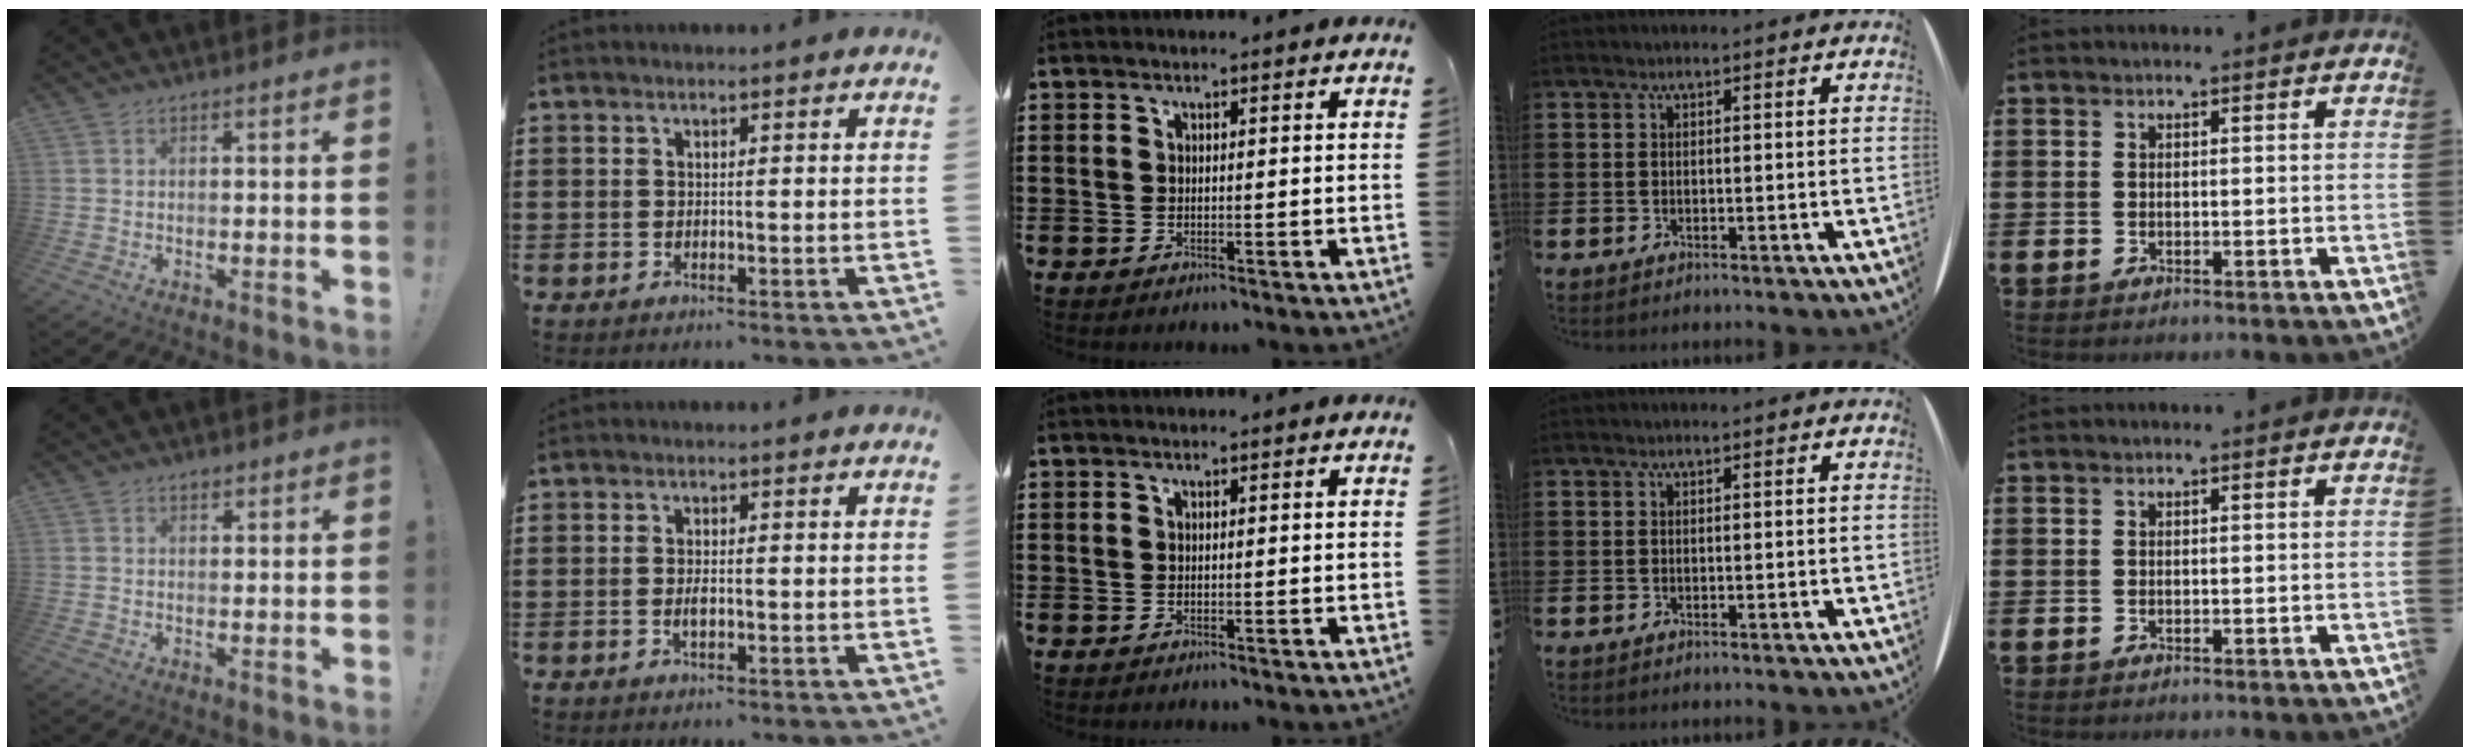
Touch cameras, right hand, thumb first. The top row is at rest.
{"thumb": {"total": 1.5, "force": [1.1, 0.7, 0.7], "torque": [-0.003, -0.006, 0.018]}, "index": {"total": 1.7, "force": [-0.2, 0.7, 1.6], "torque": [-0.030, 0.000, -0.005]}}